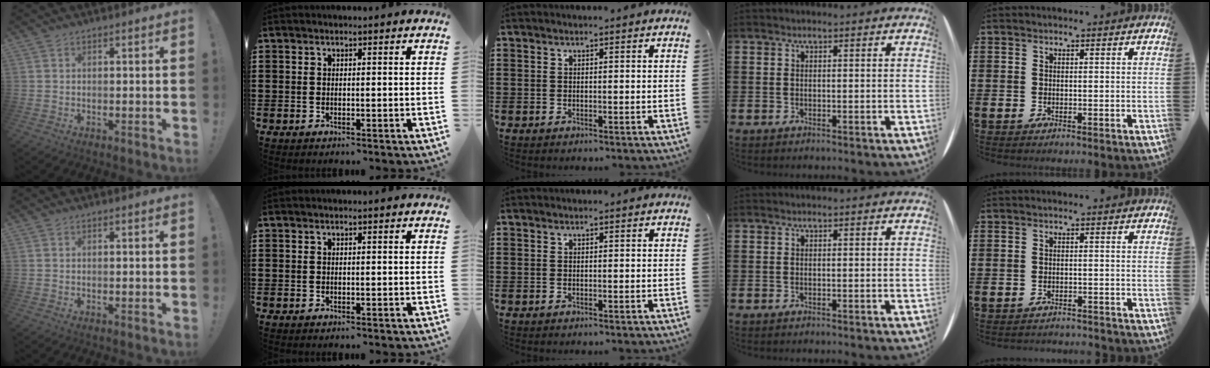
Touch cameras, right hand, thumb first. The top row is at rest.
{"little": {"total": 1.1, "force": [-1.1, 0.0, -0.1], "torque": [-0.003, 0.002, -0.024]}}